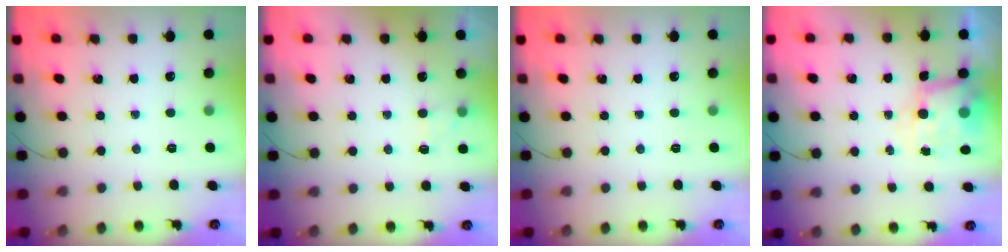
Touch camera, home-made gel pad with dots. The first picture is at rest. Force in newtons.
{"total": 2.4, "press": 1.9, "slide": 1.4}
{"total": 0.0}
{"total": 8.1, "press": 8.0, "slide": 1.7}